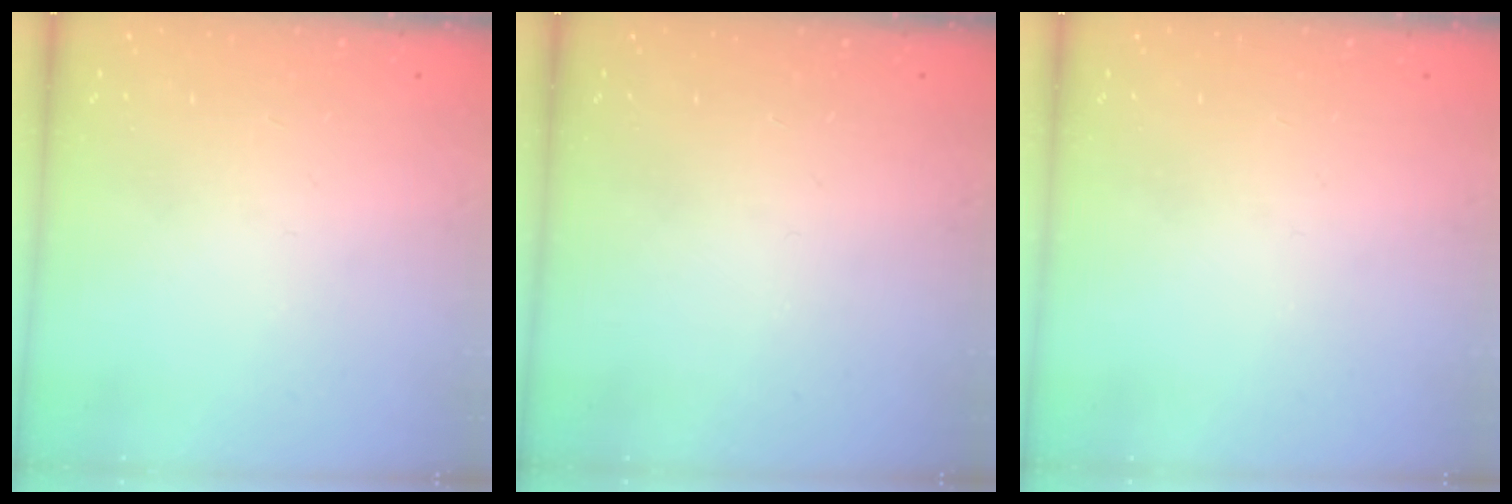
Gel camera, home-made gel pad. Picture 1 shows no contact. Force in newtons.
{"total": 0.0}
{"total": 0.0}